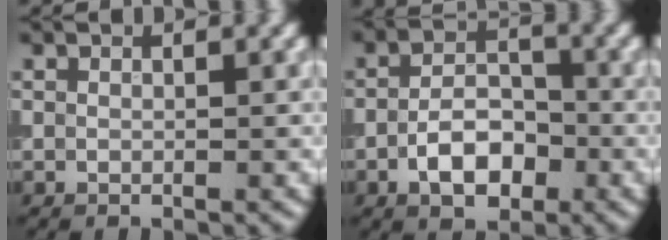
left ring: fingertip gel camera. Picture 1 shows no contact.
{"total": 4.5, "force": [-1.8, 2.5, 3.3], "torque": [-0.054, 0.006, -0.034]}